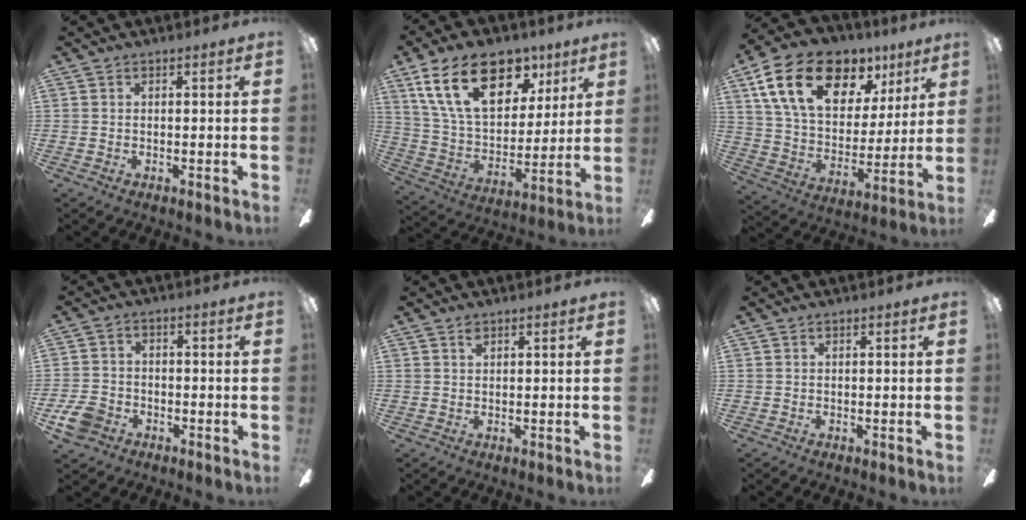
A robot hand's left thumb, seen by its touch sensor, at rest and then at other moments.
{"total": 22.7, "force": [11.7, 13.2, 14.4], "torque": [-0.258, -0.042, 0.207]}
{"total": 22.1, "force": [11.5, 13.4, 13.3], "torque": [-0.239, -0.046, 0.208]}
{"total": 6.6, "force": [-3.7, 4.7, 2.8], "torque": [-0.074, 0.020, -0.074]}
{"total": 1.1, "force": [0.8, 0.4, 0.6], "torque": [-0.015, 0.002, 0.015]}
{"total": 0.0}